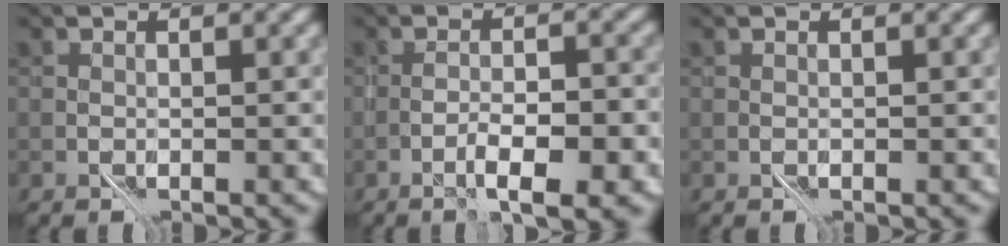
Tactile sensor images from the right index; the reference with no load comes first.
{"total": 3.8, "force": [-1.7, 0.4, 3.3], "torque": [-0.053, 0.005, -0.024]}
{"total": 0.0}